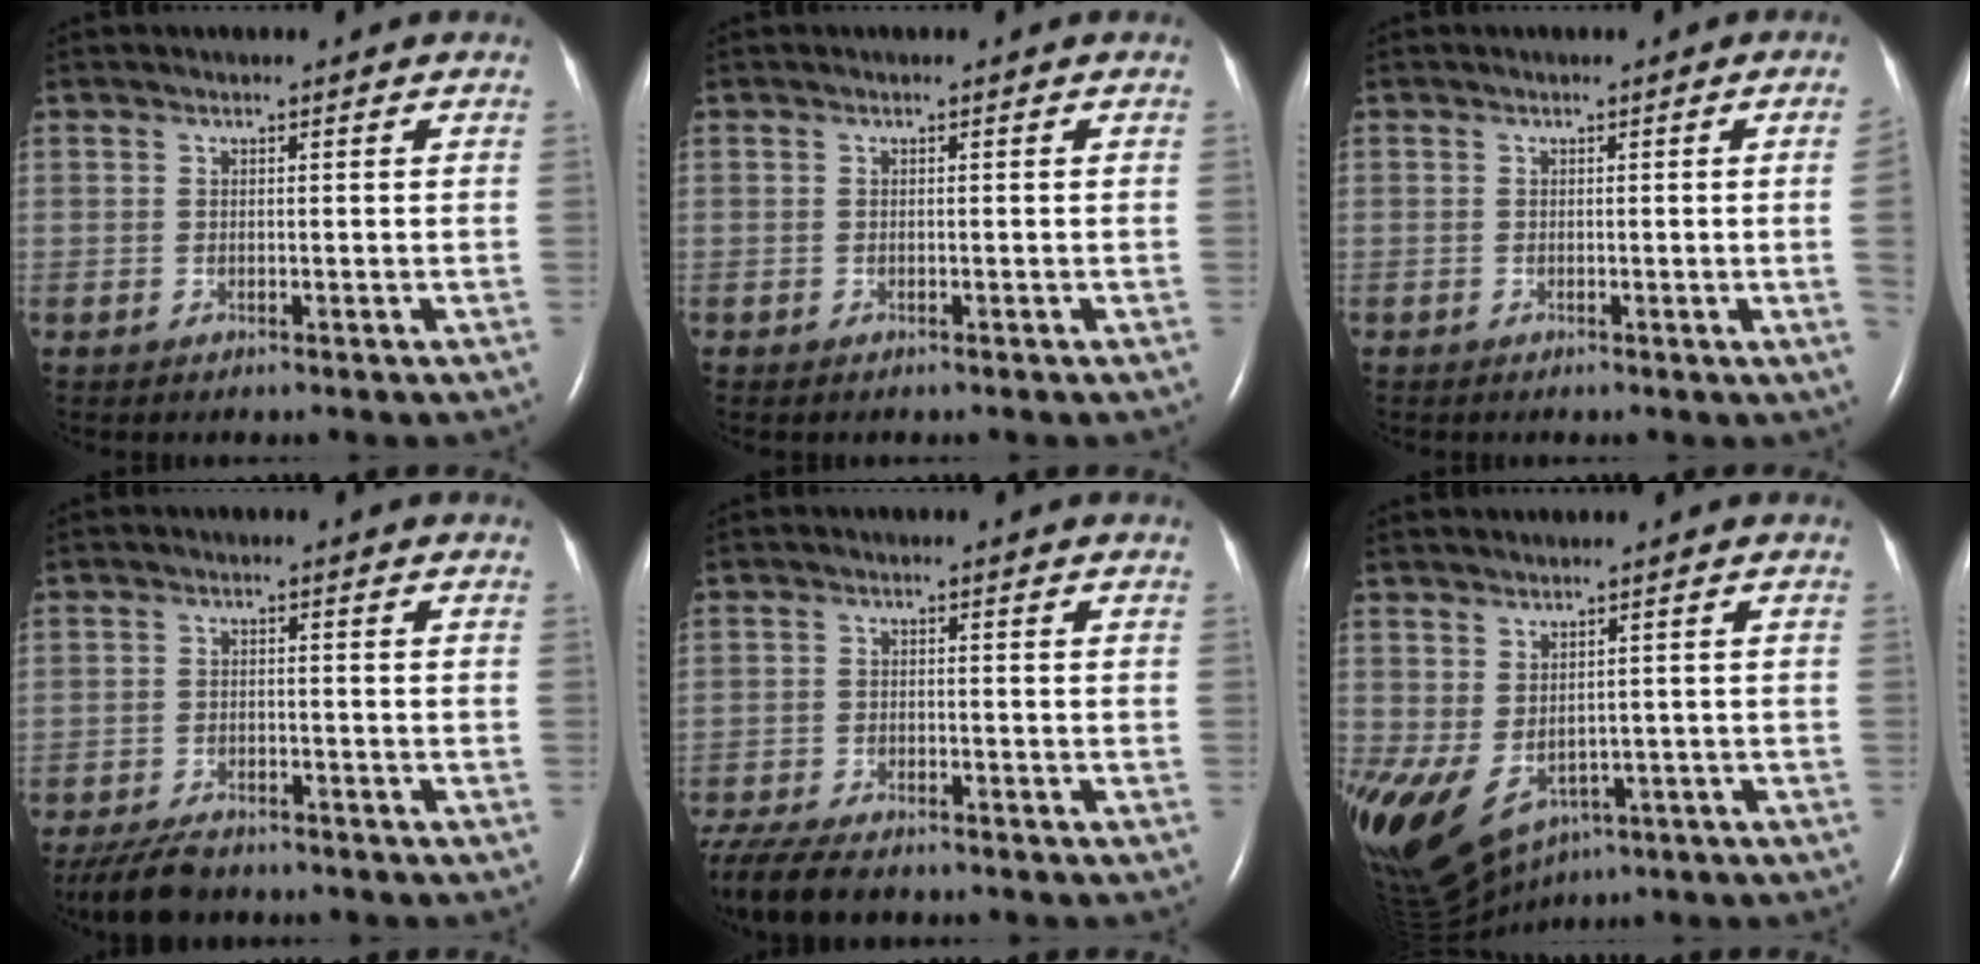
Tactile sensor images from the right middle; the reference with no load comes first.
{"total": 0.0}
{"total": 3.1, "force": [-0.1, -1.5, 2.7], "torque": [-0.033, -0.005, 0.001]}
{"total": 6.9, "force": [-5.9, 2.2, 2.8], "torque": [-0.055, -0.015, -0.098]}
{"total": 10.0, "force": [-8.4, 2.6, 4.7], "torque": [-0.089, -0.022, -0.139]}
{"total": 14.7, "force": [-6.7, 9.2, 9.3], "torque": [-0.210, -0.022, -0.085]}